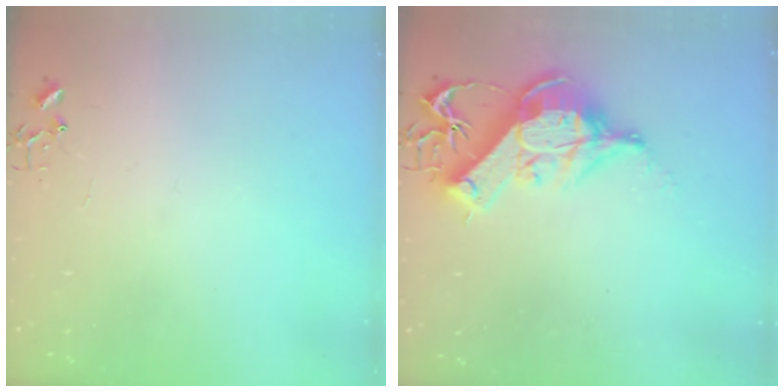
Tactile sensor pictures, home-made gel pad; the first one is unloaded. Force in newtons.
{"total": 13.7, "press": 13.5, "slide": 2.2}